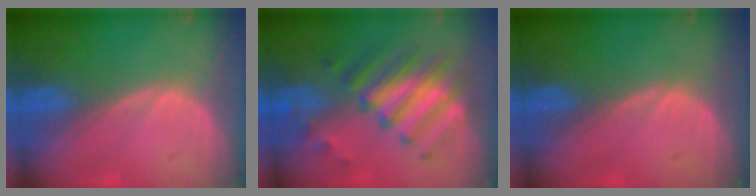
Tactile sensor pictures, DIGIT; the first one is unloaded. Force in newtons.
{"total": 8.1, "press": 7.9, "slide": 1.8}
{"total": 0.0}